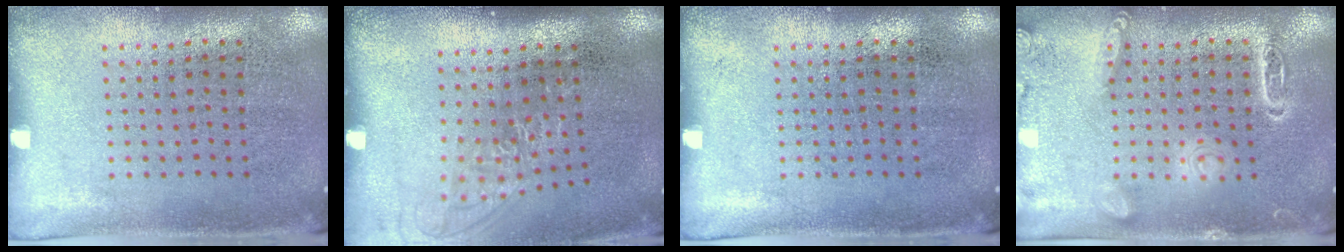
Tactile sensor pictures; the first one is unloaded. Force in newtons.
{"total": 1.2, "press": 1.0, "slide": 0.7}
{"total": 0.0}
{"total": 2.8, "press": 2.8, "slide": 0.2}